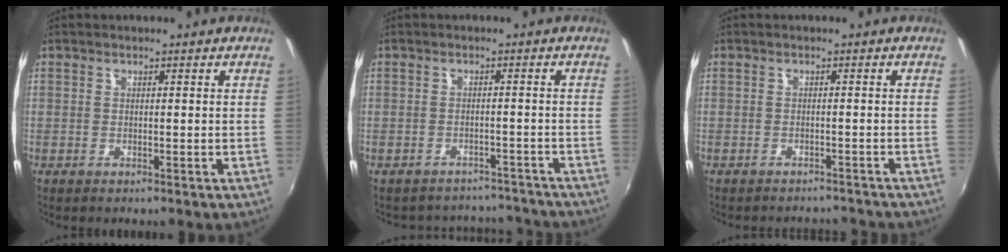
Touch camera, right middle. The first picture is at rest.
{"total": 9.9, "force": [-8.5, 4.9, 1.2], "torque": [-0.026, 0.038, -0.098]}
{"total": 6.1, "force": [-5.7, 1.5, 1.5], "torque": [-0.034, -0.002, -0.070]}